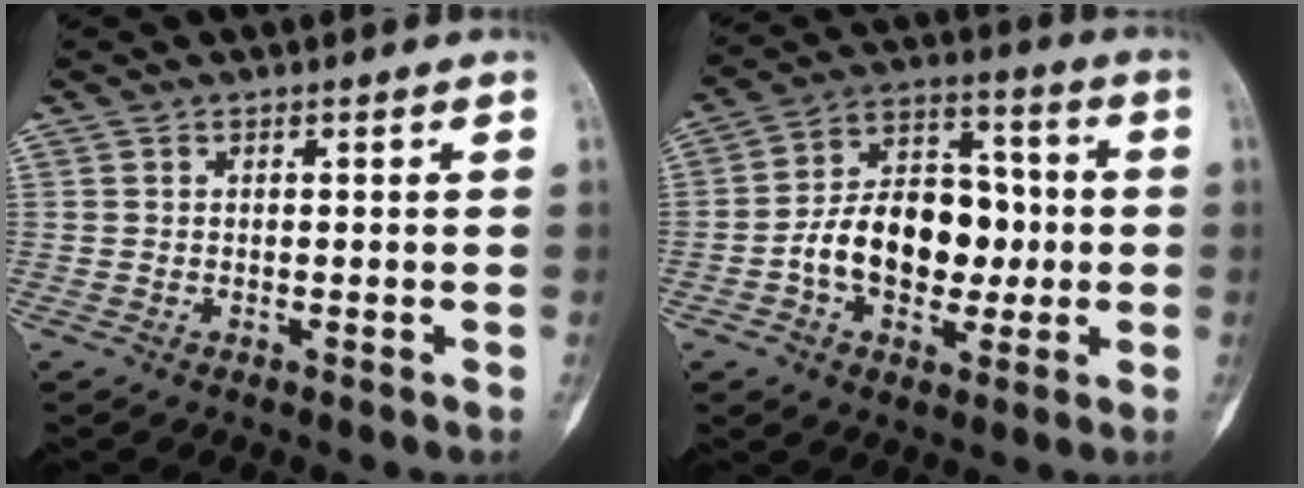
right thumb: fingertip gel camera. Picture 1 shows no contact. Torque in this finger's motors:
{"motor_torque": [1.75, 1.81, 0.76, -0.66, 0.11]}